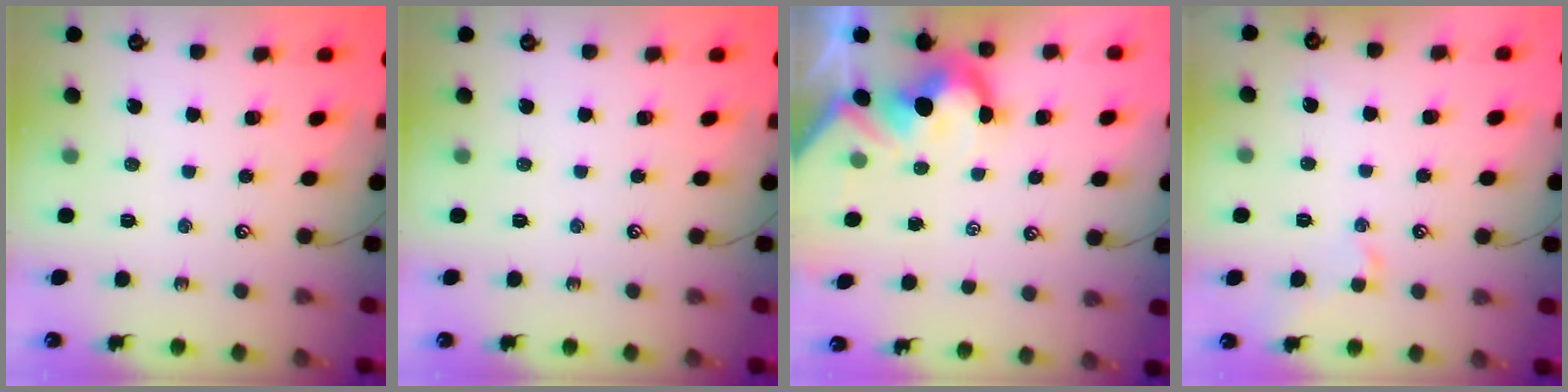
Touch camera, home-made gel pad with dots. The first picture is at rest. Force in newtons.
{"total": 0.0}
{"total": 5.8, "press": 5.7, "slide": 1.2}
{"total": 1.9, "press": 1.8, "slide": 0.5}